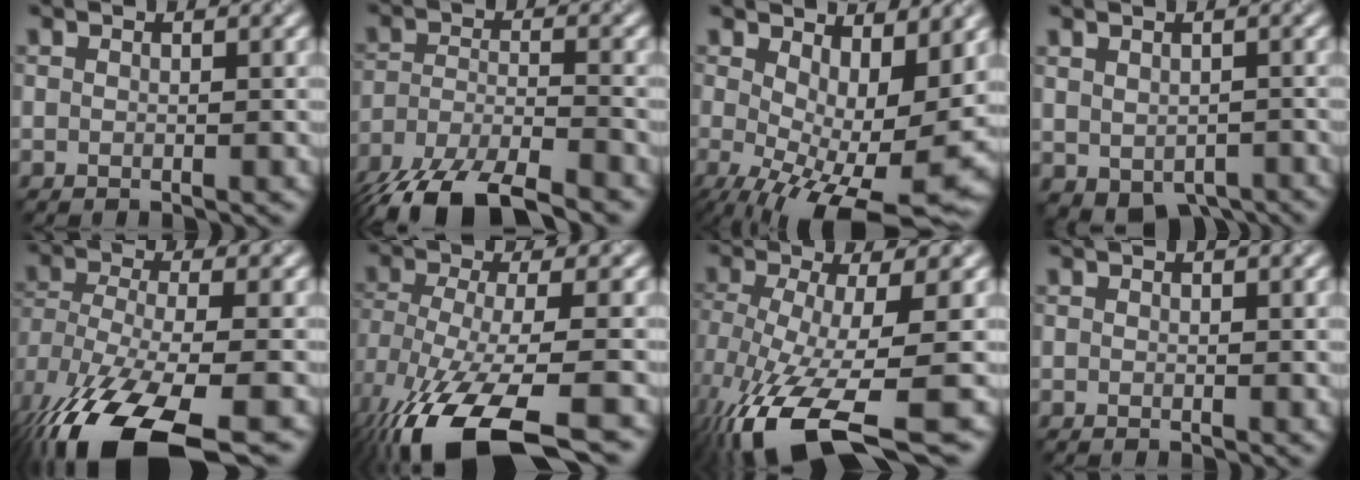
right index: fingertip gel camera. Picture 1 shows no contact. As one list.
[{"total": 9.8, "force": [-7.6, 2.8, 5.4], "torque": [-0.107, -0.016, -0.140]}, {"total": 12.5, "force": [-1.2, 5.4, 11.1], "torque": [-0.170, -0.021, 0.000]}, {"total": 3.7, "force": [-1.4, 2.4, 2.4], "torque": [-0.031, -0.019, -0.006]}, {"total": 12.6, "force": [-7.6, 4.6, 8.9], "torque": [-0.195, -0.037, -0.128]}, {"total": 10.9, "force": [-6.7, 3.1, 8.0], "torque": [-0.160, -0.016, -0.117]}, {"total": 10.9, "force": [-5.2, 3.2, 9.0], "torque": [-0.182, -0.018, -0.091]}, {"total": 0.7, "force": [0.2, 0.1, 0.6], "torque": [-0.005, -0.004, 0.003]}]